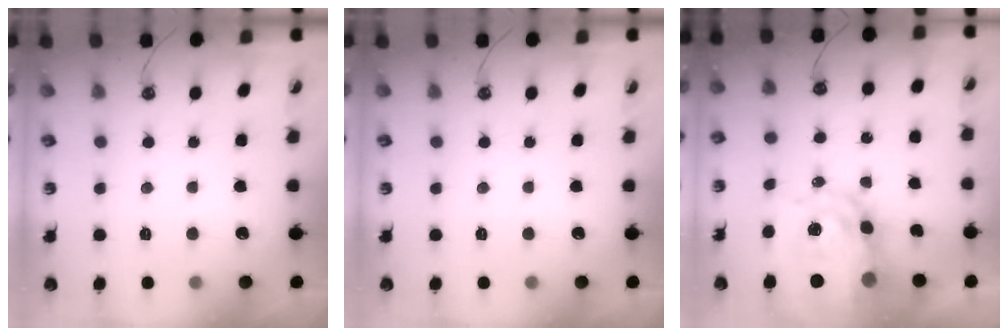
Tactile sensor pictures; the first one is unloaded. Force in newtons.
{"total": 0.0}
{"total": 15.5, "press": 15.5, "slide": 1.3}